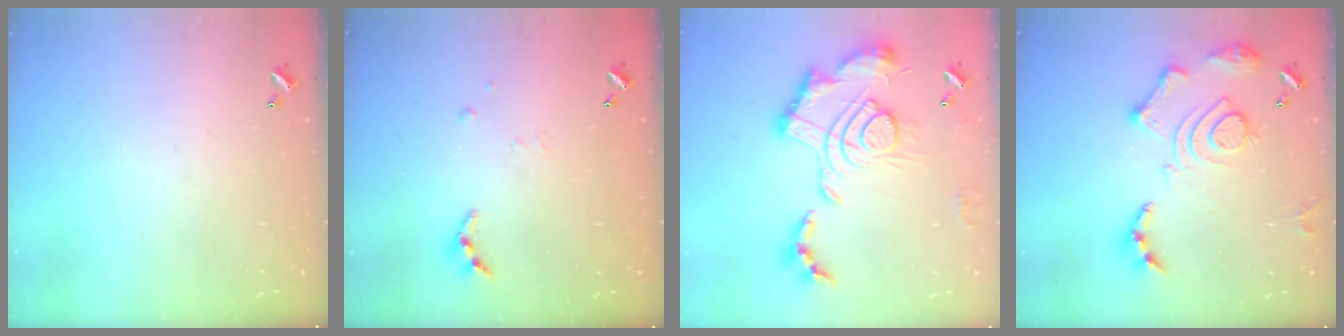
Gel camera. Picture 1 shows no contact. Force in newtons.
{"total": 4.3, "press": 4.3, "slide": 0.4}
{"total": 2.5, "press": 1.9, "slide": 1.7}
{"total": 16.1, "press": 16.0, "slide": 1.8}